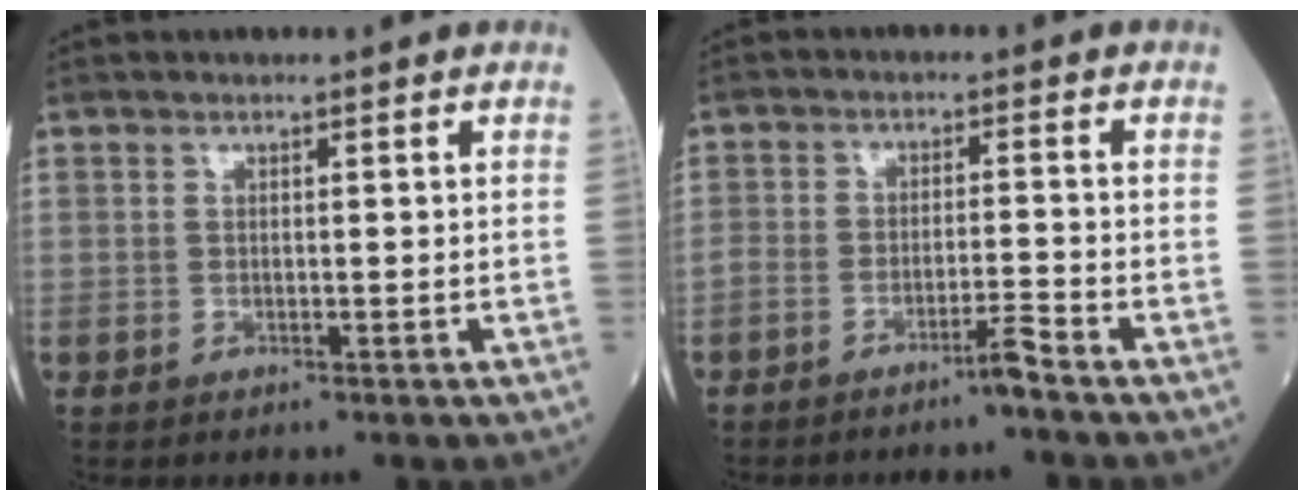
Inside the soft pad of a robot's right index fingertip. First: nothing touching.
{"total": 3.2, "force": [-2.6, -0.4, 1.8], "torque": [-0.034, -0.001, -0.051]}